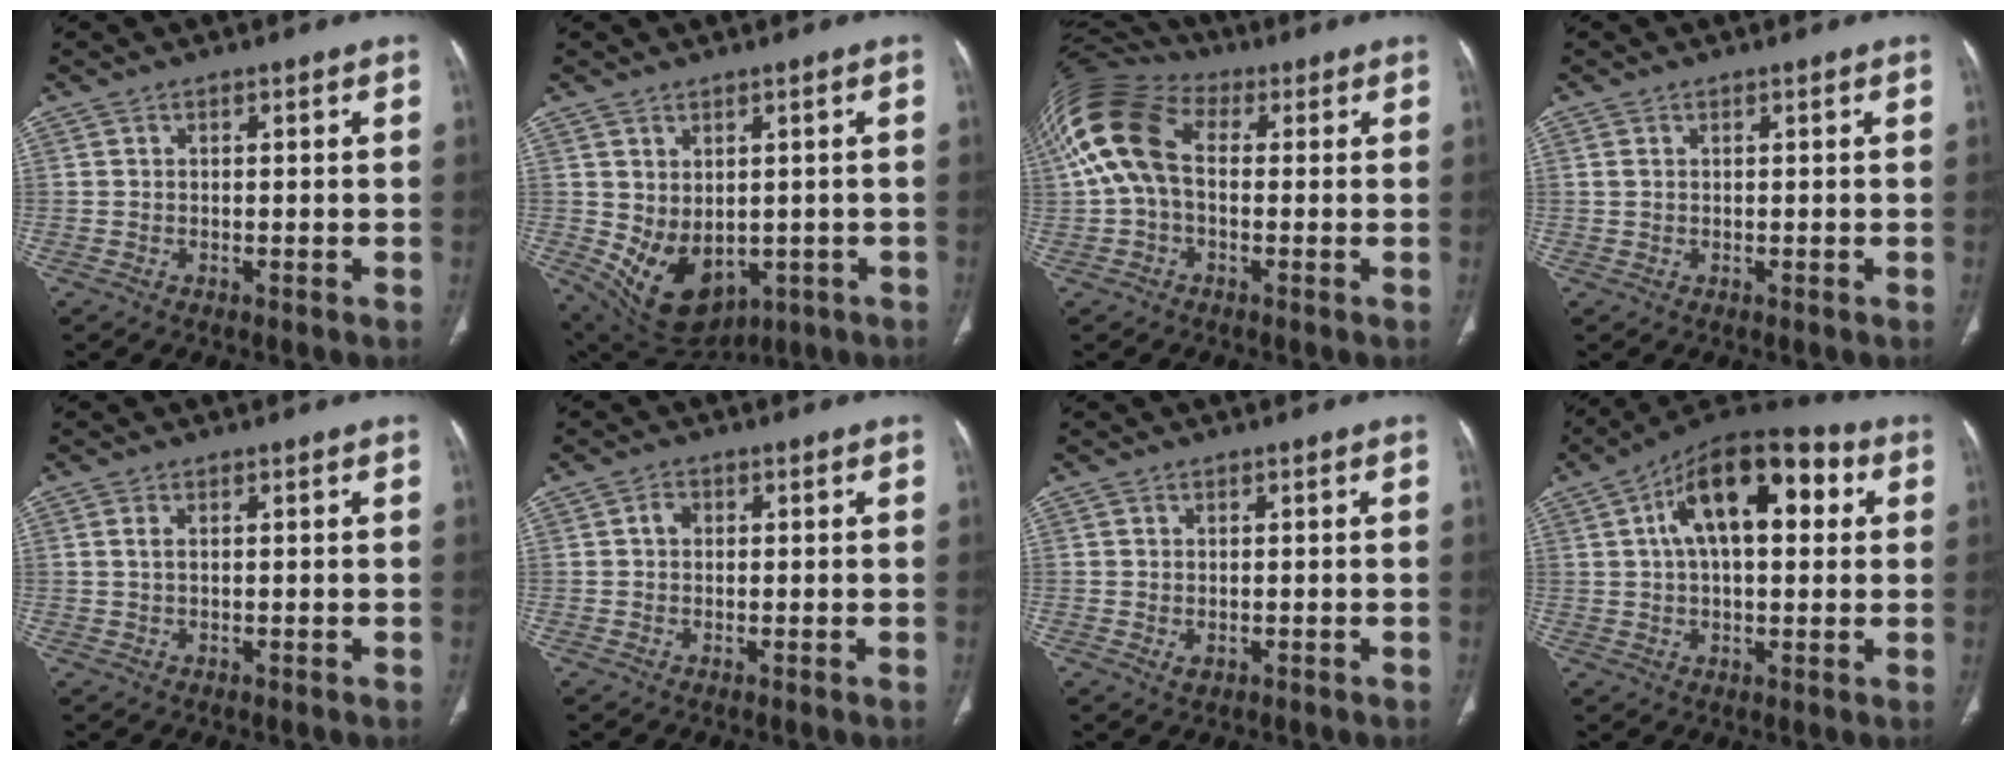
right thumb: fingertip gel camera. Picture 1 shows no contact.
{"total": 11.9, "force": [-2.0, 8.5, 8.1], "torque": [-0.117, -0.003, 0.006]}
{"total": 15.1, "force": [1.7, 9.6, 11.5], "torque": [-0.245, 0.047, 0.025]}
{"total": 0.8, "force": [0.3, 0.5, 0.6], "torque": [-0.018, 0.007, 0.011]}
{"total": 1.3, "force": [0.4, 0.6, 1.1], "torque": [-0.029, 0.006, 0.011]}
{"total": 1.8, "force": [0.2, 1.4, 1.0], "torque": [-0.013, 0.007, 0.001]}
{"total": 1.3, "force": [-0.1, 1.0, 0.8], "torque": [-0.011, -0.001, 0.003]}
{"total": 18.1, "force": [4.9, 8.8, 15.0], "torque": [-0.214, 0.025, 0.067]}